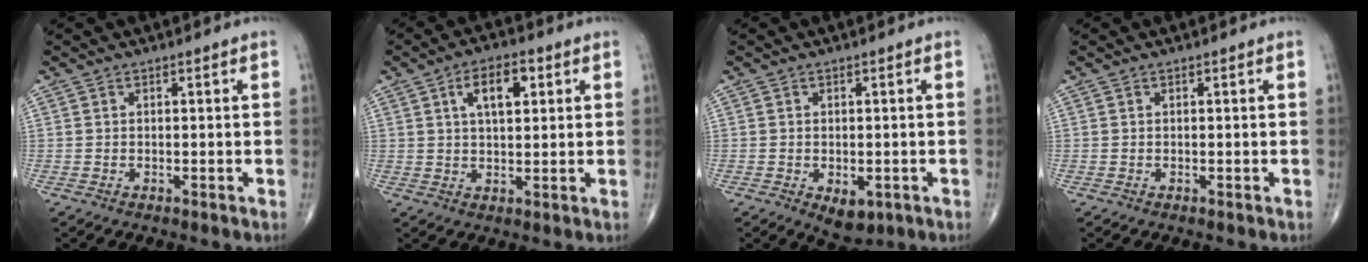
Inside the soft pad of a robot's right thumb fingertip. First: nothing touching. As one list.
[{"total": 7.3, "force": [2.6, 3.5, 5.9], "torque": [-0.086, 0.001, 0.042]}, {"total": 4.7, "force": [-1.6, 2.8, 3.4], "torque": [-0.040, -0.002, -0.011]}, {"total": 0.0}]